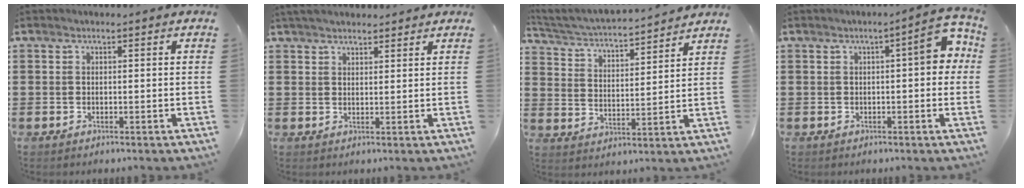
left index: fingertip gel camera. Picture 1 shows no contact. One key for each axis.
{"total": 2.7, "fx": 2.5, "fy": 0.6, "fz": 0.8, "tx": -0.021, "ty": 0.003, "tz": 0.049}
{"total": 3.5, "fx": 3.4, "fy": -0.3, "fz": 0.8, "tx": -0.036, "ty": -0.030, "tz": 0.050}
{"total": 6.0, "fx": 1.0, "fy": 1.6, "fz": 5.7, "tx": -0.072, "ty": -0.002, "tz": 0.008}